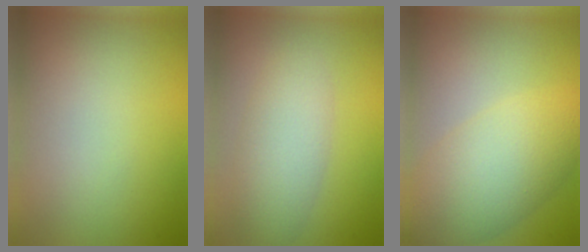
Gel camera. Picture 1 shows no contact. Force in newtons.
{"total": 4.2, "press": 4.2, "slide": 0.2}
{"total": 7.0, "press": 7.0, "slide": 0.2}